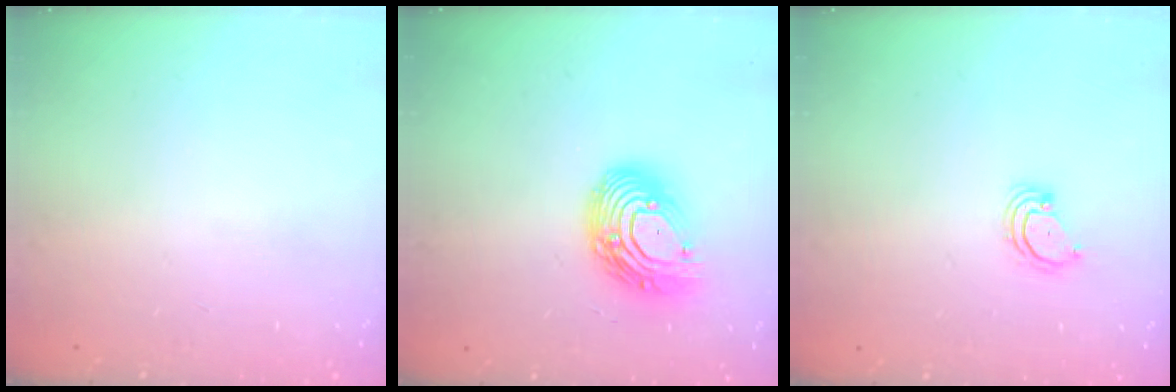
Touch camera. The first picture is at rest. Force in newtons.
{"total": 13.7, "press": 13.7, "slide": 0.9}
{"total": 2.8, "press": 2.8, "slide": 0.3}